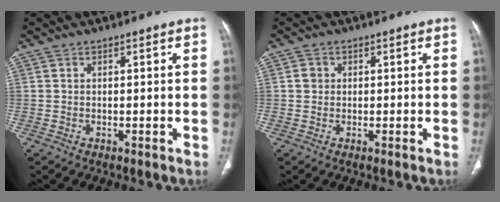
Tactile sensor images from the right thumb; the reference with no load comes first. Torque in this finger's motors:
{"motor_torque": [0.54, 0.75, 0.05, -0.53, 0.07]}